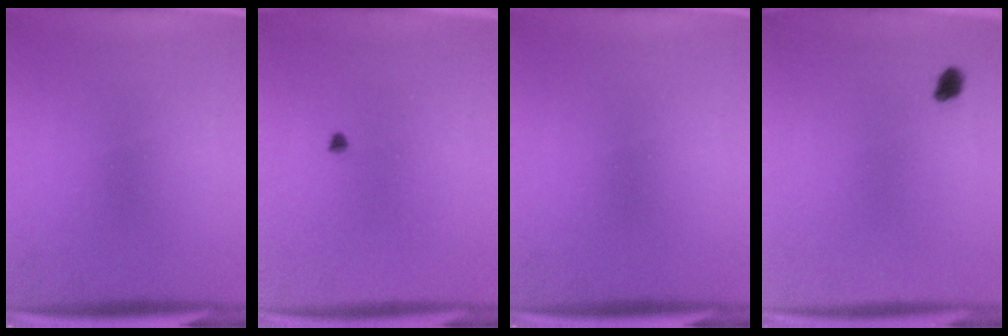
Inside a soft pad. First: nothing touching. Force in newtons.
{"total": 0.7}
{"total": 0.0}
{"total": 1.9}